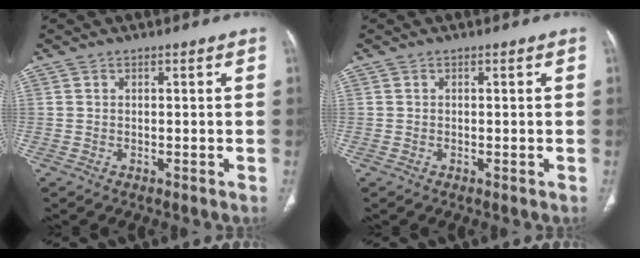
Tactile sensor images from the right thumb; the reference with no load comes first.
{"total": 0.0}